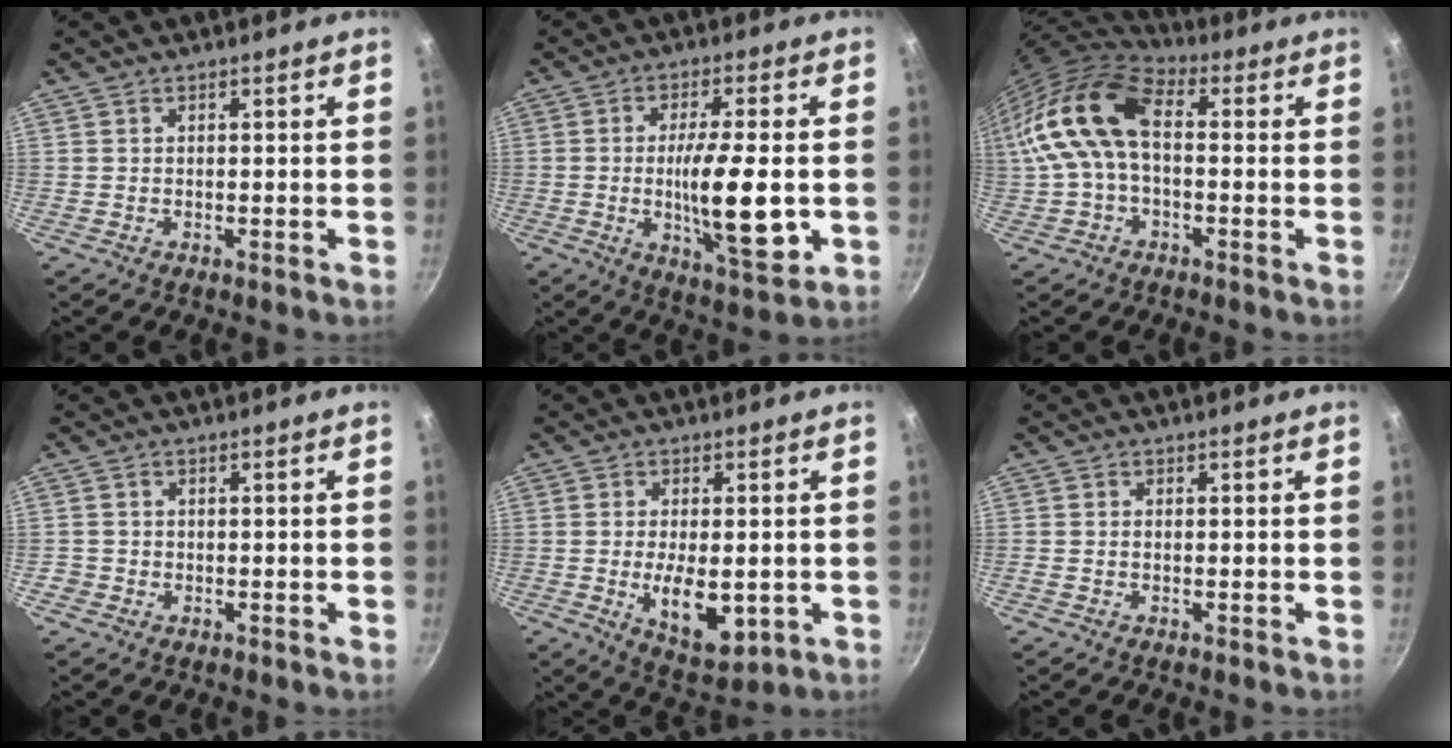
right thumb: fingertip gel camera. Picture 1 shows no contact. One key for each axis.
{"total": 14.4, "fx": -1.9, "fy": 3.8, "fz": 13.8, "tx": -0.222, "ty": -0.005, "tz": -0.028}
{"total": 15.9, "fx": 0.7, "fy": 9.5, "fz": 12.8, "tx": -0.248, "ty": 0.034, "tz": -0.001}
{"total": 1.5, "fx": -0.7, "fy": 1.4, "fz": 0.3, "tx": 0.001, "ty": 0.009, "tz": -0.009}
{"total": 10.2, "fx": -1.7, "fy": 5.1, "fz": 8.7, "tx": -0.128, "ty": -0.008, "tz": -0.011}
{"total": 0.6, "fx": -0.1, "fy": 0.4, "fz": 0.4, "tx": -0.010, "ty": 0.003, "tz": -0.004}